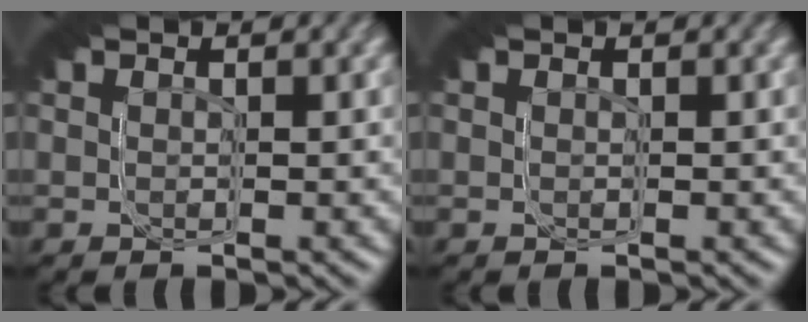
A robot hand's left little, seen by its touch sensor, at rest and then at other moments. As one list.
[{"total": 0.0}]